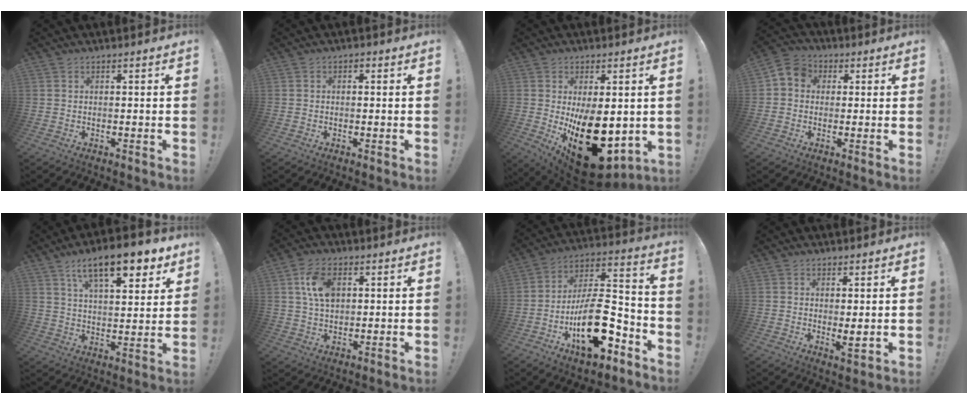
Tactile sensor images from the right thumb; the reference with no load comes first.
{"total": 1.1, "force": [-0.5, 0.9, 0.6], "torque": [-0.008, 0.005, -0.009]}
{"total": 20.9, "force": [-3.4, 11.5, 17.1], "torque": [-0.243, 0.001, -0.027]}
{"total": 5.7, "force": [0.3, 5.1, 2.6], "torque": [-0.036, 0.013, 0.008]}
{"total": 15.7, "force": [9.5, 5.7, 11.2], "torque": [-0.180, -0.042, 0.156]}
{"total": 9.6, "force": [3.0, 6.1, 6.7], "torque": [-0.118, 0.005, 0.057]}
{"total": 22.8, "force": [-9.5, 11.7, 17.1], "torque": [-0.280, 0.068, -0.143]}
{"total": 3.8, "force": [0.9, 1.0, 3.6], "torque": [-0.046, -0.016, 0.016]}